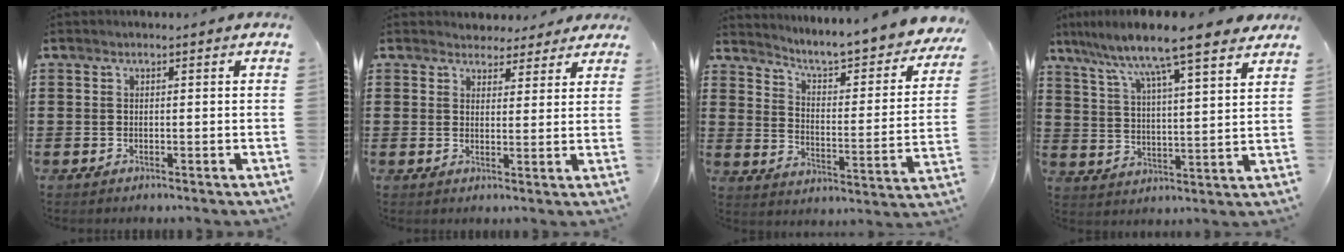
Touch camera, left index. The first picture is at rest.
{"total": 3.6, "force": [3.2, 1.6, 0.0], "torque": [-0.014, -0.003, 0.060]}
{"total": 5.5, "force": [5.0, -0.2, 2.2], "torque": [-0.059, -0.049, 0.076]}
{"total": 8.5, "force": [7.4, 0.0, 4.3], "torque": [-0.115, -0.047, 0.118]}